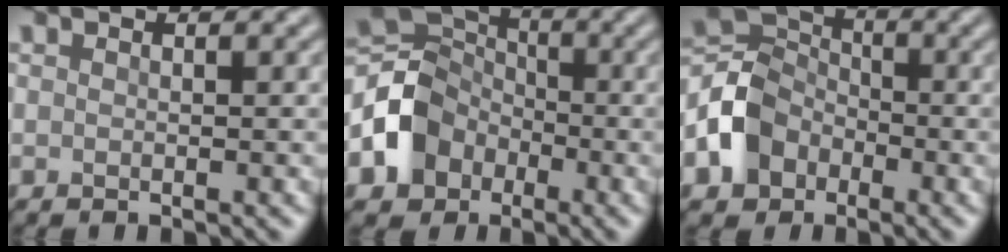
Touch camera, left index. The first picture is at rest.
{"total": 5.4, "force": [-2.1, 4.6, 1.9], "torque": [-0.035, 0.005, -0.054]}
{"total": 5.1, "force": [-2.3, 4.1, 1.9], "torque": [-0.038, 0.007, -0.061]}